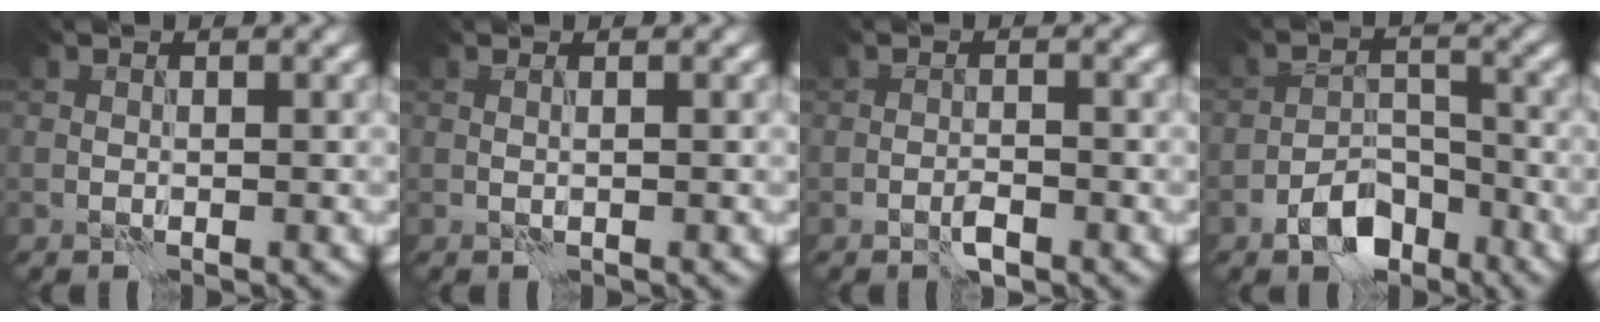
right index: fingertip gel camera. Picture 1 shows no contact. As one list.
[{"total": 0.5, "force": [0.3, 0.1, 0.4], "torque": [-0.011, -0.002, 0.000]}, {"total": 1.6, "force": [-1.1, 0.7, 1.1], "torque": [-0.018, 0.003, -0.021]}, {"total": 4.9, "force": [-3.2, 2.6, 2.6], "torque": [-0.035, 0.003, -0.062]}]